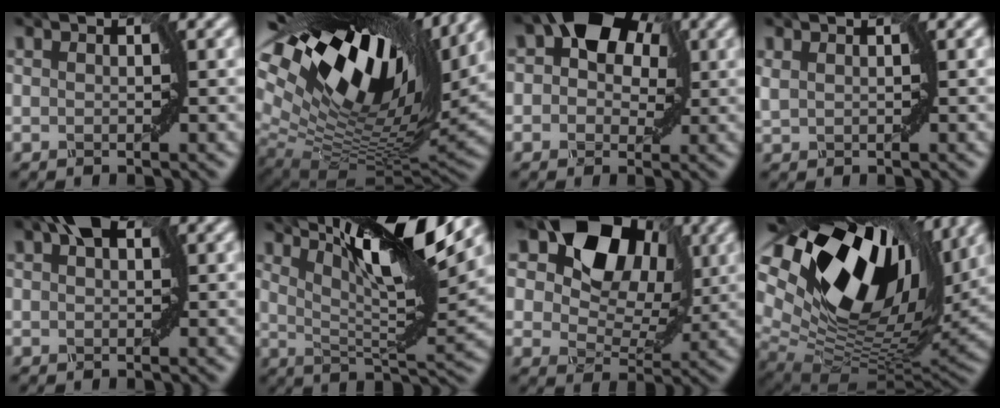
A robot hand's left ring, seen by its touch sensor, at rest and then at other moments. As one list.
[{"total": 18.0, "force": [8.9, 8.4, 13.2], "torque": [-0.256, 0.033, 0.160]}, {"total": 8.8, "force": [2.9, 6.3, 5.5], "torque": [-0.058, 0.047, 0.012]}, {"total": 1.1, "force": [0.6, 0.7, 0.6], "torque": [-0.018, 0.004, 0.015]}, {"total": 3.0, "force": [1.4, 1.7, 2.1], "torque": [-0.025, 0.012, 0.015]}, {"total": 10.5, "force": [6.2, 1.5, 8.3], "torque": [-0.134, 0.004, 0.111]}, {"total": 12.3, "force": [5.7, 7.9, 7.5], "torque": [-0.128, 0.037, 0.078]}, {"total": 18.1, "force": [8.2, 10.2, 12.5], "torque": [-0.247, 0.030, 0.142]}]